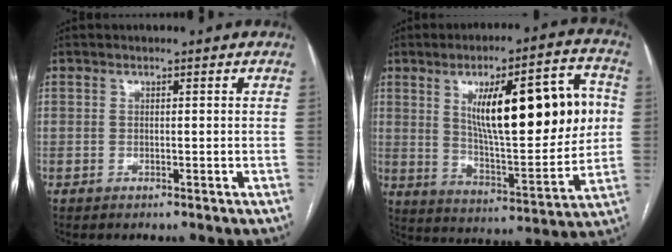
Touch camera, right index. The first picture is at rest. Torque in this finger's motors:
{"motor_torque": [1.82, 0.32, 0.71, 0.21]}